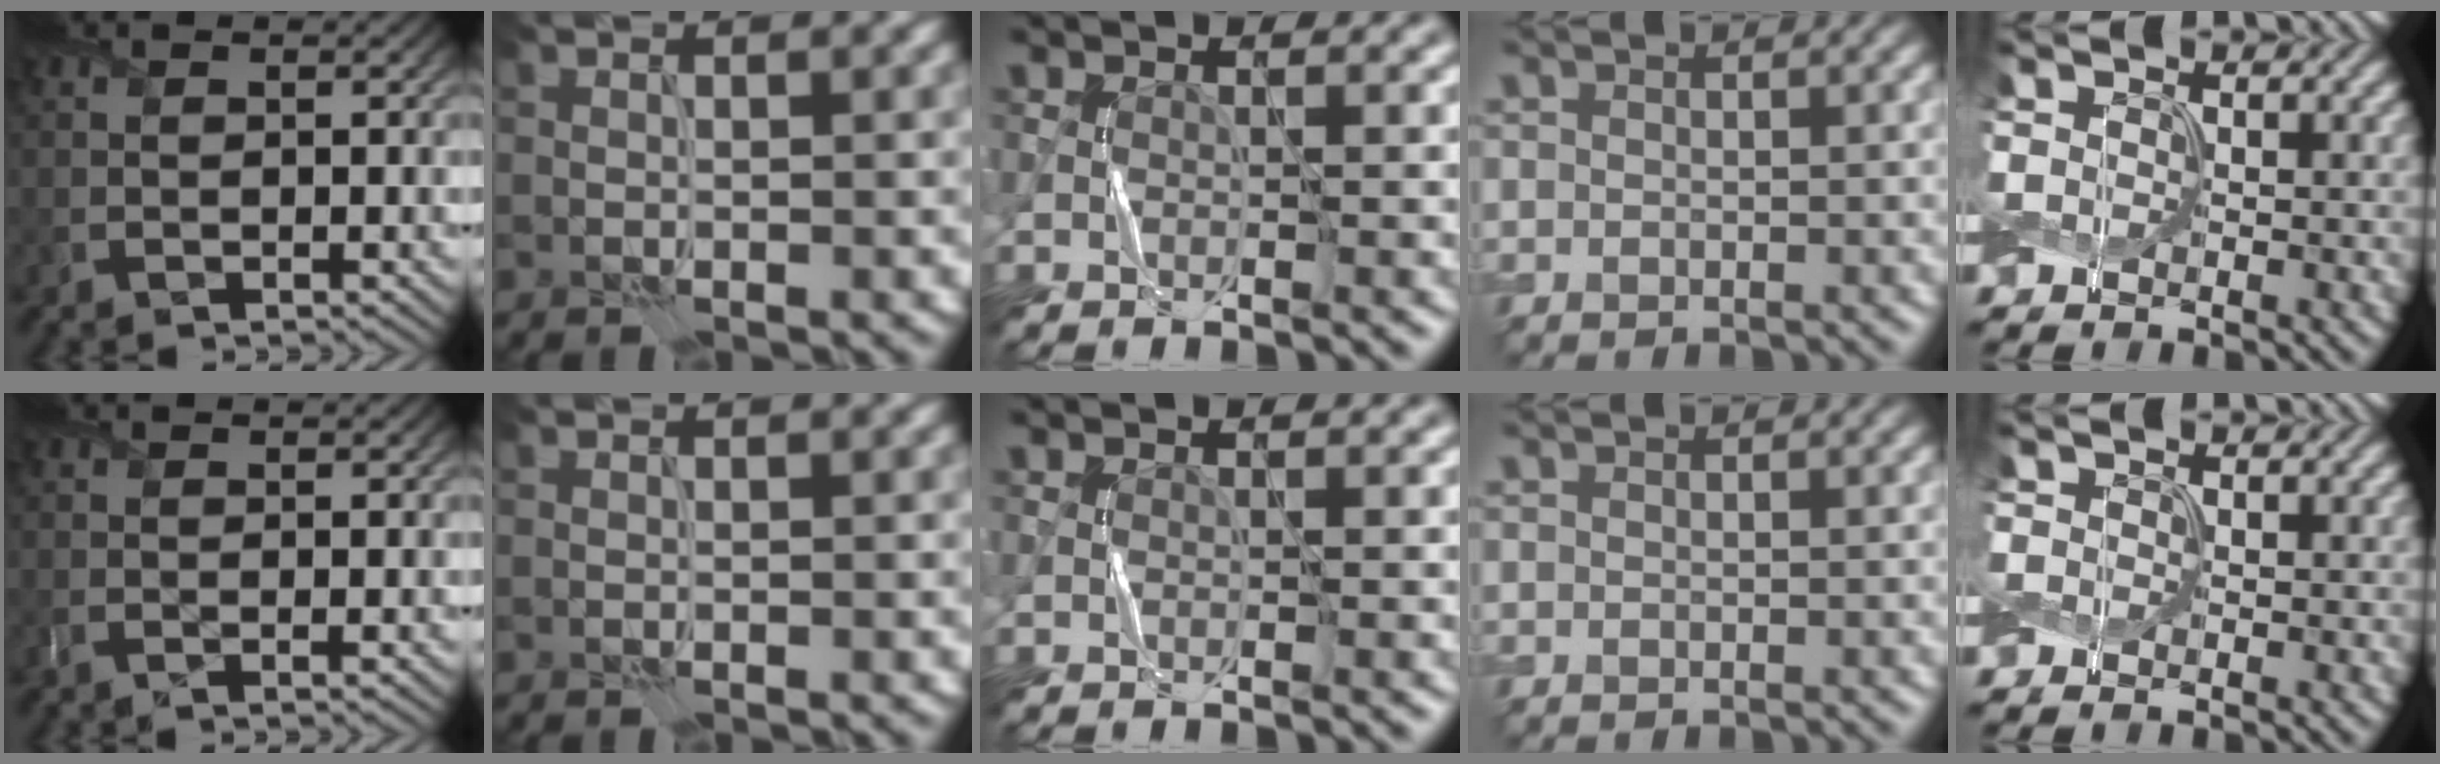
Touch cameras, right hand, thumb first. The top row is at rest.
{"thumb": {"total": 0.6, "force": [-0.1, 0.0, 0.6], "torque": [-0.016, -0.002, -0.002]}}